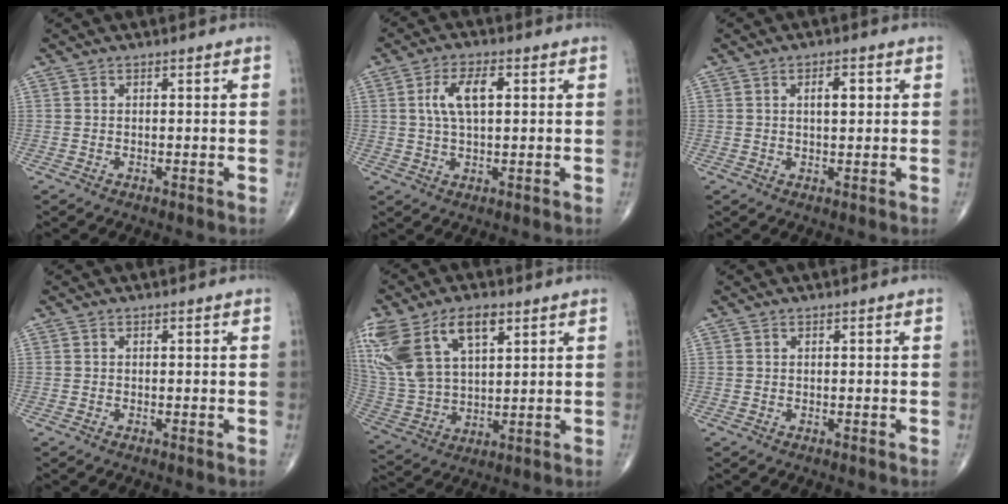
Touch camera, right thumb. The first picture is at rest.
{"total": 7.1, "force": [1.5, 3.2, 6.2], "torque": [-0.126, 0.008, 0.028]}
{"total": 3.7, "force": [1.0, 1.7, 3.1], "torque": [-0.043, 0.000, 0.014]}
{"total": 0.0}
{"total": 20.1, "force": [9.5, 10.8, 14.0], "torque": [-0.303, -0.003, 0.189]}
{"total": 0.0}